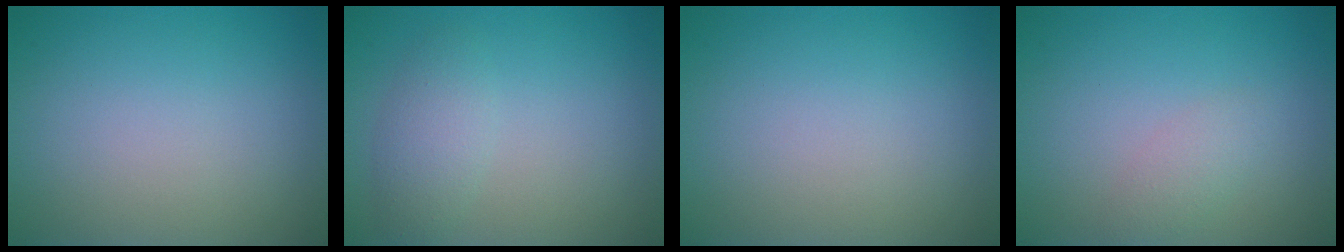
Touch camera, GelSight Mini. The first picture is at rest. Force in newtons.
{"total": 2.2, "press": 2.2, "slide": 0.0}
{"total": 0.0}
{"total": 1.5, "press": 1.5, "slide": 0.1}